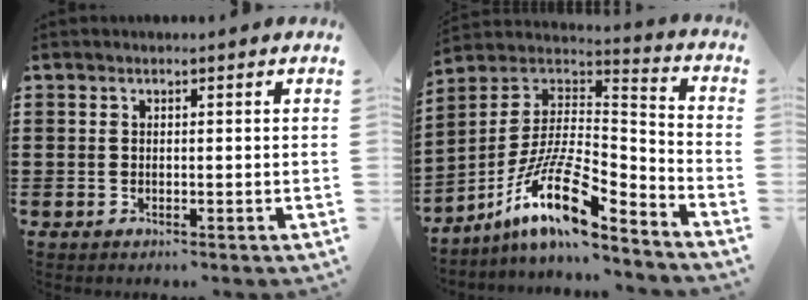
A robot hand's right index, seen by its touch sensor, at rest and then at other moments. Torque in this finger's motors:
{"motor_torque": [2.14, 0.00, 1.05, 0.21]}